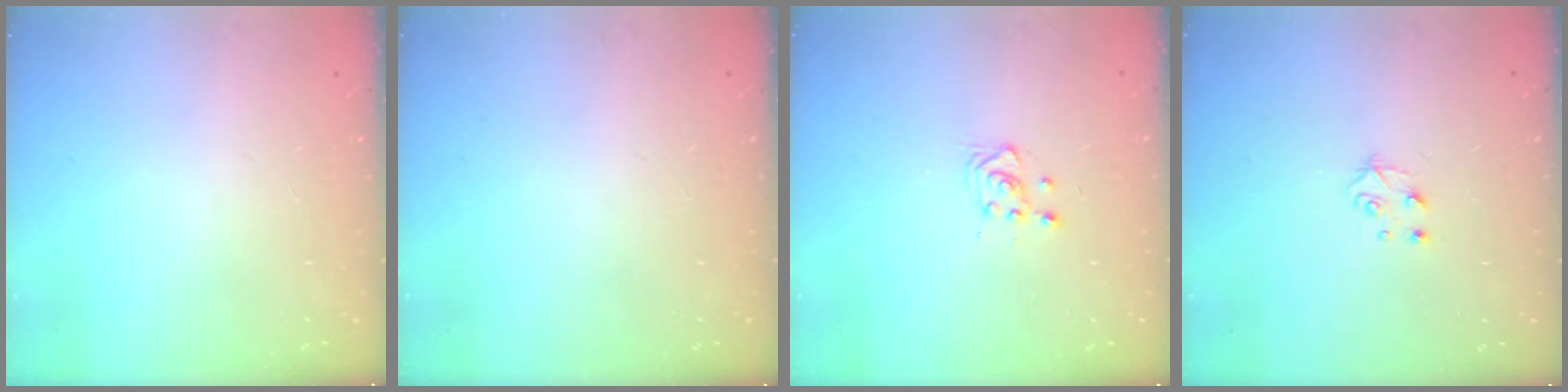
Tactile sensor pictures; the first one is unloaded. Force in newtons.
{"total": 0.0}
{"total": 2.8, "press": 2.7, "slide": 0.7}
{"total": 4.0, "press": 3.9, "slide": 0.4}